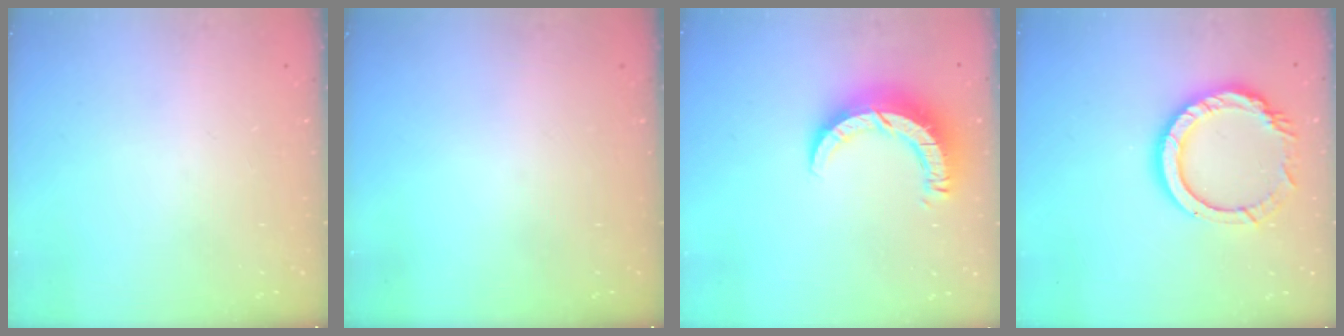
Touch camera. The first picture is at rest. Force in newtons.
{"total": 0.0}
{"total": 9.9, "press": 9.8, "slide": 1.0}
{"total": 13.2, "press": 13.1, "slide": 1.1}